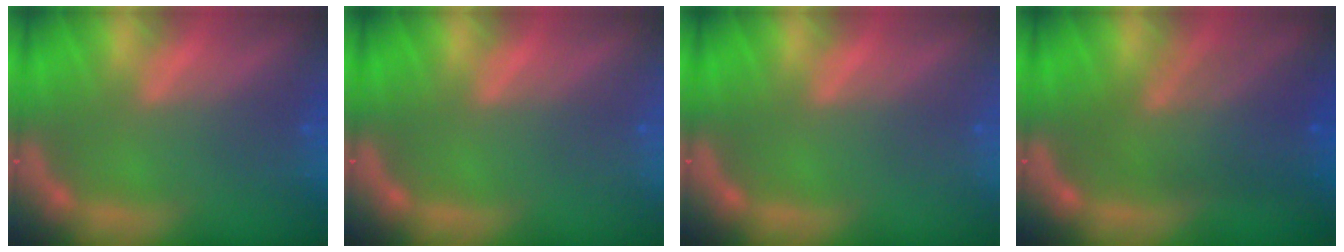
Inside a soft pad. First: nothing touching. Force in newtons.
{"total": 0.0}
{"total": 0.0}
{"total": 7.0}